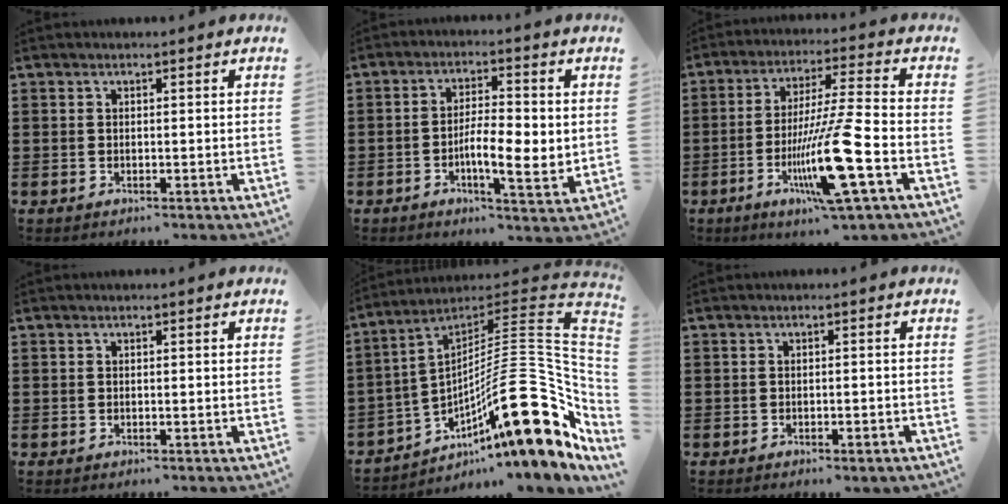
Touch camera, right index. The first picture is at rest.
{"total": 6.2, "force": [-0.9, 1.9, 5.9], "torque": [-0.107, 0.004, -0.018]}
{"total": 13.8, "force": [-5.1, 0.7, 12.8], "torque": [-0.247, -0.010, -0.092]}
{"total": 0.0}
{"total": 22.0, "force": [-7.8, 6.2, 19.6], "torque": [-0.325, 0.003, -0.136]}
{"total": 0.8, "force": [-0.7, 0.1, 0.4], "torque": [-0.011, -0.004, -0.013]}